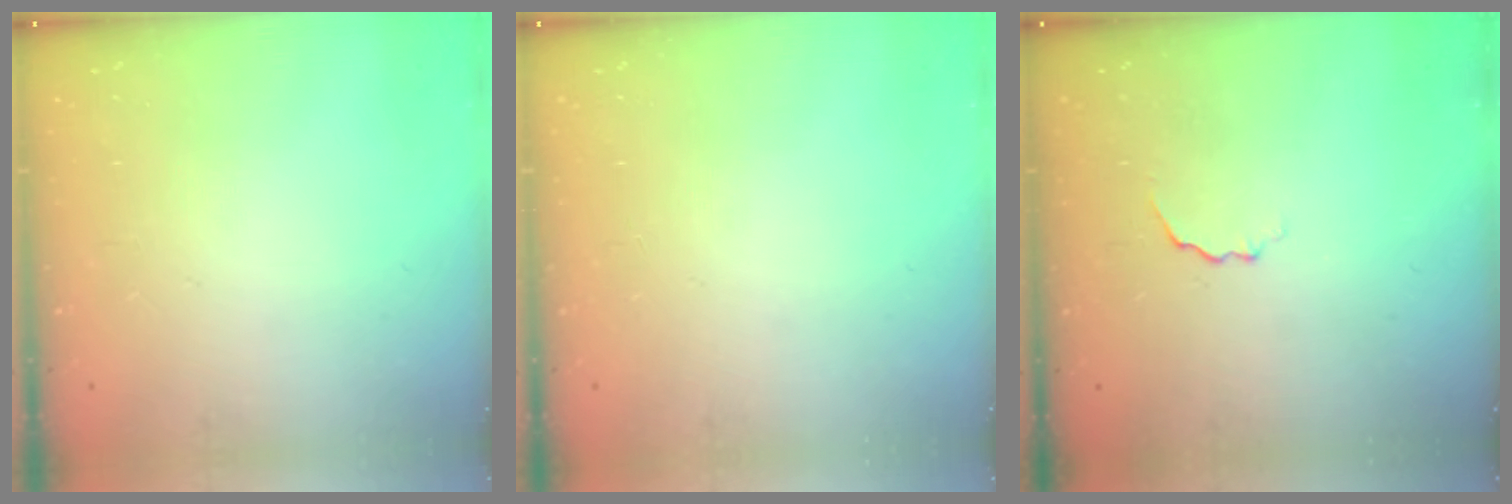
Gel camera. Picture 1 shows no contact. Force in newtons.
{"total": 0.0}
{"total": 3.0, "press": 2.9, "slide": 0.7}